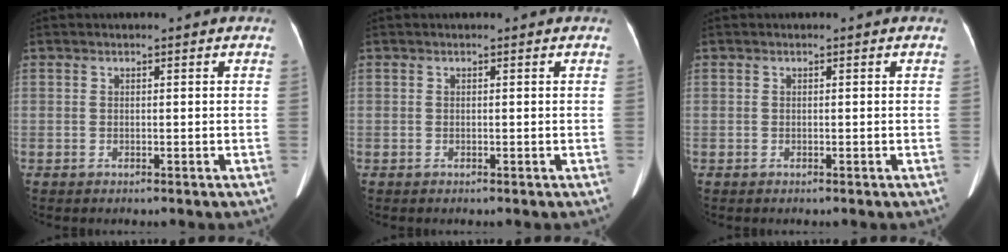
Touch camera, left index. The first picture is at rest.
{"total": 0.0}
{"total": 0.0}